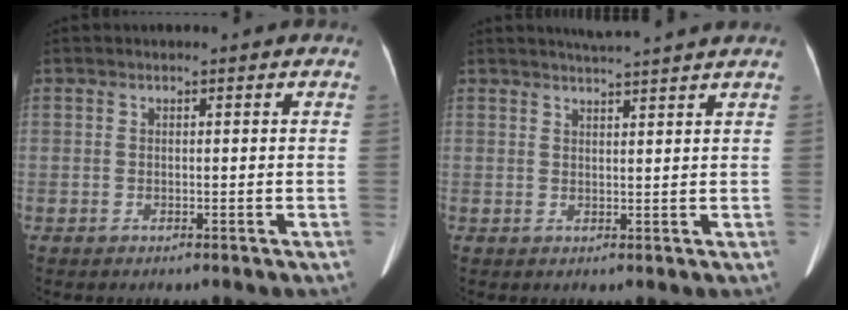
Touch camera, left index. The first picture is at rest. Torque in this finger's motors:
{"motor_torque": [0.38, -0.80, -0.02, 0.04]}